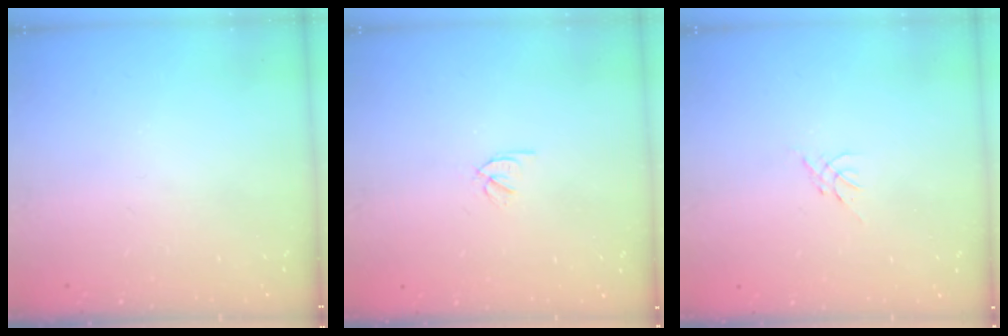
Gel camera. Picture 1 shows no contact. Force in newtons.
{"total": 2.1, "press": 2.1, "slide": 0.4}
{"total": 0.5, "press": 0.4, "slide": 0.3}